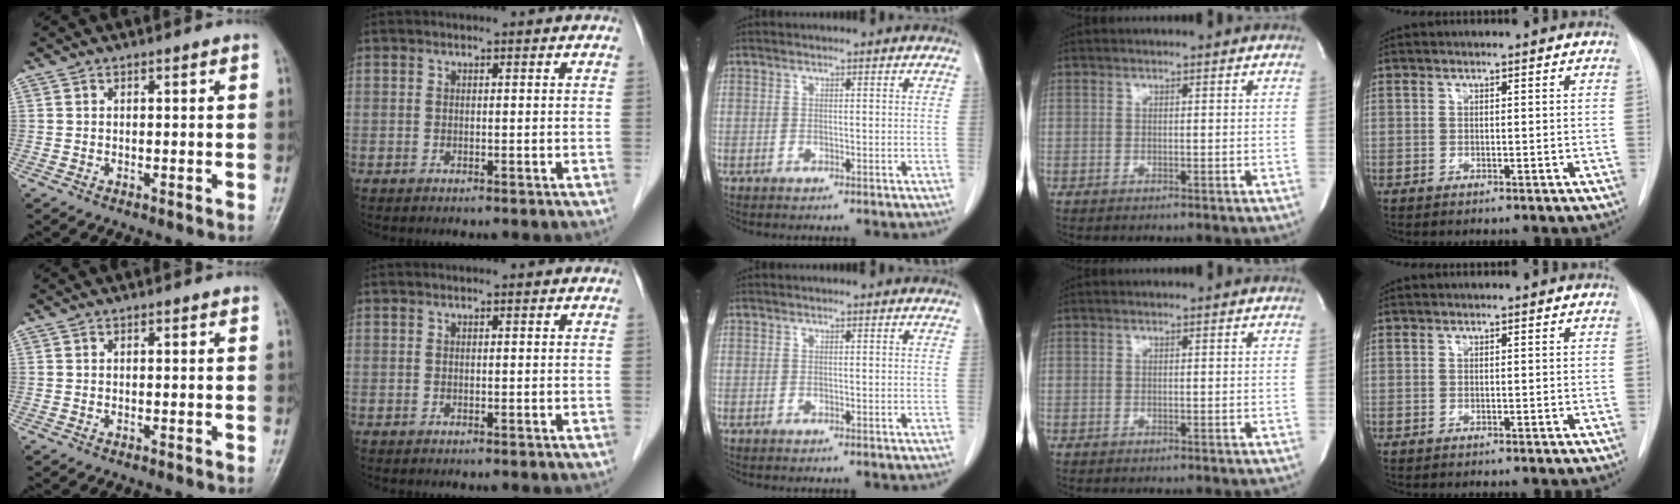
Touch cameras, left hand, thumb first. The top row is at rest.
{}